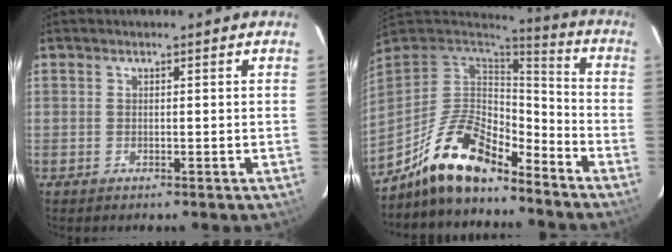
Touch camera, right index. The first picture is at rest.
{"total": 16.1, "force": [-11.9, 5.5, 9.3], "torque": [-0.197, -0.004, -0.223]}